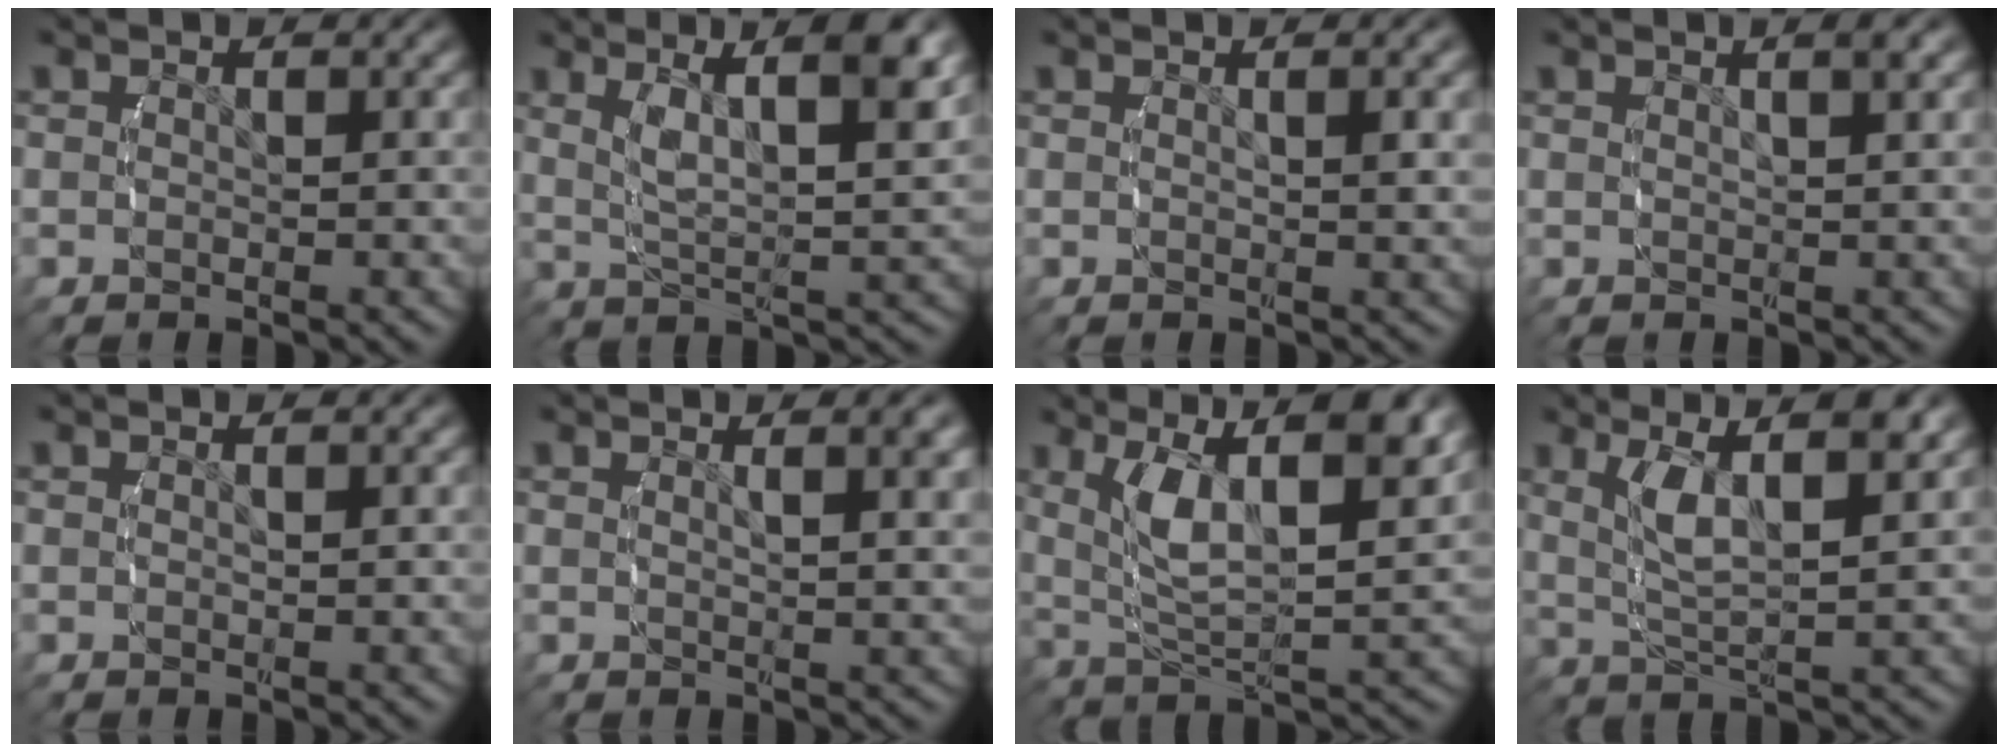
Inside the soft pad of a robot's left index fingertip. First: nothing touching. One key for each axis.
{"total": 7.5, "fx": 2.4, "fy": 2.6, "fz": 6.7, "tx": -0.094, "ty": 0.012, "tz": 0.037}
{"total": 1.5, "fx": 0.5, "fy": -0.4, "fz": 1.4, "tx": -0.018, "ty": 0.001, "tz": 0.012}
{"total": 1.8, "fx": 1.0, "fy": -0.4, "fz": 1.5, "tx": -0.016, "ty": 0.008, "tz": 0.022}
{"total": 0.0}
{"total": 2.5, "fx": 1.3, "fy": -0.2, "fz": 2.1, "tx": -0.020, "ty": 0.000, "tz": 0.027}
{"total": 8.9, "fx": 2.2, "fy": 4.4, "fz": 7.5, "tx": -0.141, "ty": -0.006, "tz": 0.045}
{"total": 5.6, "fx": 1.9, "fy": 2.0, "fz": 4.9, "tx": -0.095, "ty": -0.001, "tz": 0.041}